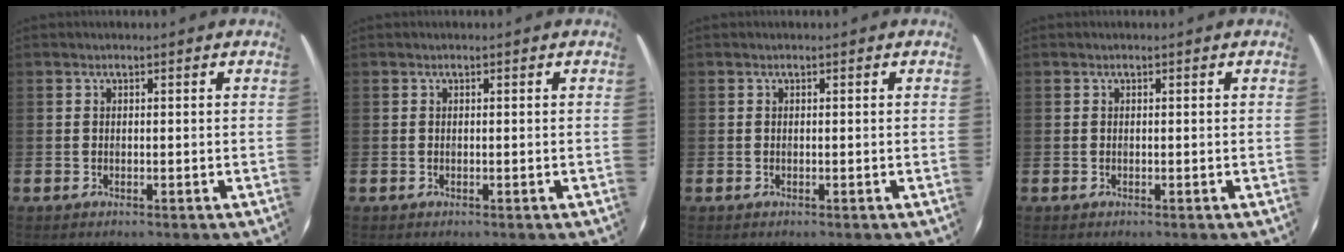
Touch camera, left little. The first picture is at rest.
{"total": 0.0}
{"total": 0.0}
{"total": 0.0}